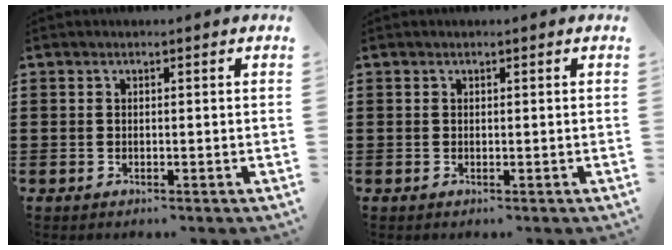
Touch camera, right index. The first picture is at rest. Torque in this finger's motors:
{"motor_torque": [0.00, 0.00, 0.00, 0.00]}